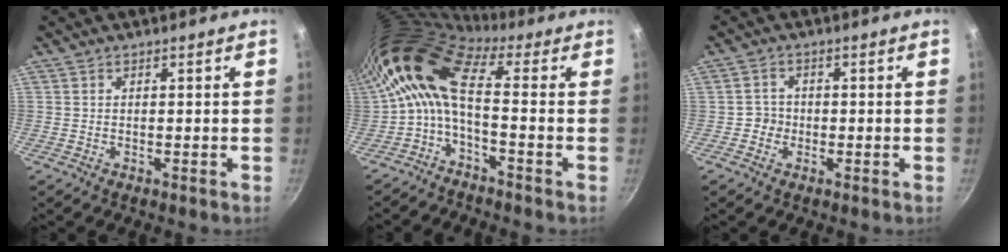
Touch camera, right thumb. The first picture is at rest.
{"total": 13.1, "force": [0.1, 5.7, 11.8], "torque": [-0.258, 0.029, -0.019]}
{"total": 0.0}